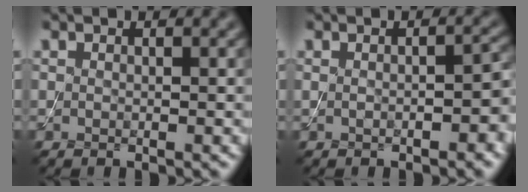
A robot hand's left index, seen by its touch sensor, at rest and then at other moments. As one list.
[{"total": 2.5, "force": [-0.5, 0.6, 2.3], "torque": [-0.038, 0.007, -0.006]}]